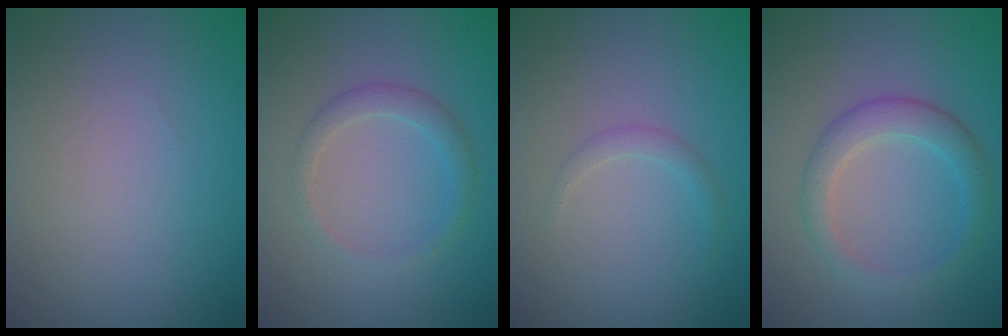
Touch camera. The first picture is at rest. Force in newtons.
{"total": 1.9, "press": 1.9, "slide": 0.1}
{"total": 1.0, "press": 1.0, "slide": 0.1}
{"total": 2.2, "press": 2.2, "slide": 0.2}